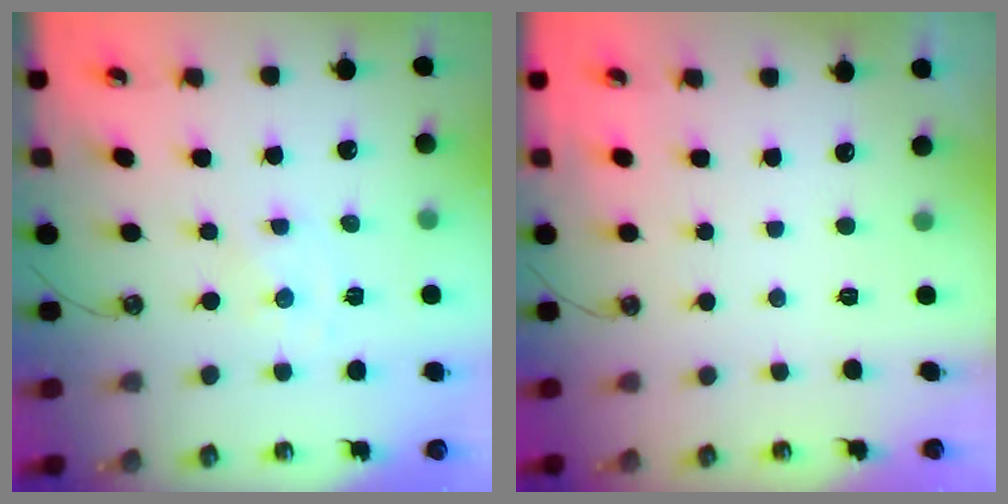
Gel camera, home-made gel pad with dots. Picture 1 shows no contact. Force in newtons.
{"total": 0.0}